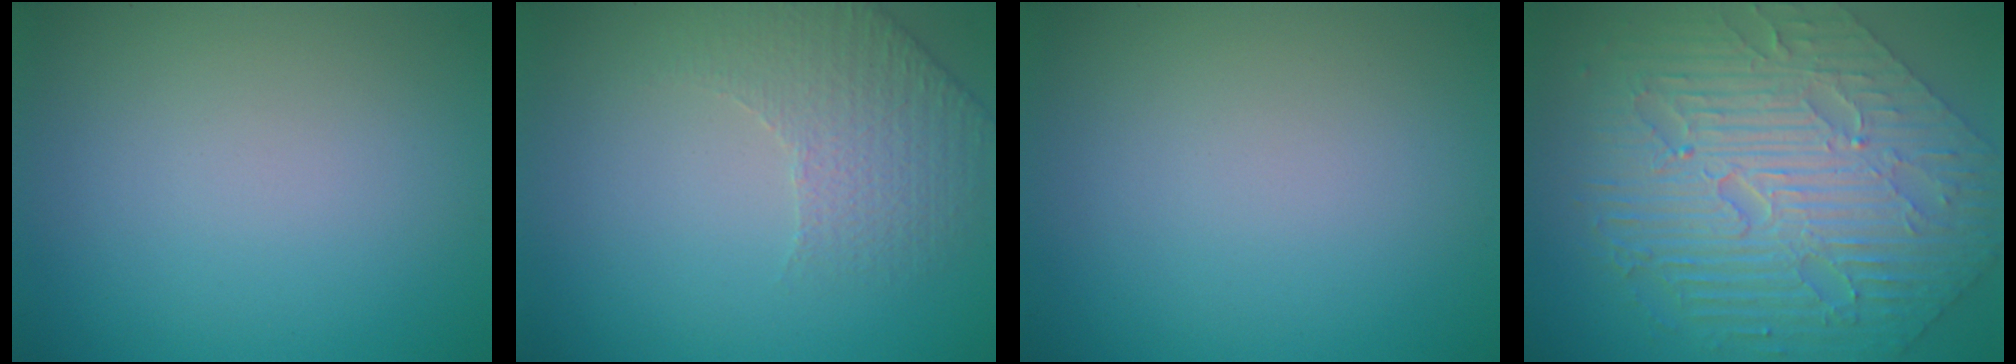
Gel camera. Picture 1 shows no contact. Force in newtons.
{"total": 1.9, "press": 1.6, "slide": 1.0}
{"total": 0.0}
{"total": 10.4, "press": 7.1, "slide": 7.6}